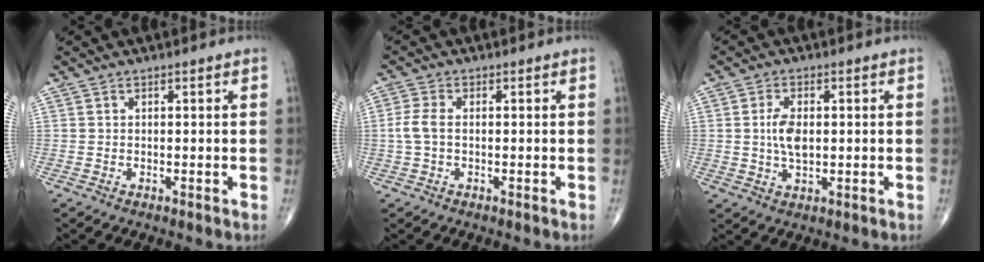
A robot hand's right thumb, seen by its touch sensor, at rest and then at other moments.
{"total": 3.6, "force": [-0.2, 2.0, 2.9], "torque": [-0.076, 0.006, -0.007]}
{"total": 5.5, "force": [0.4, 2.9, 4.6], "torque": [-0.089, -0.002, 0.009]}